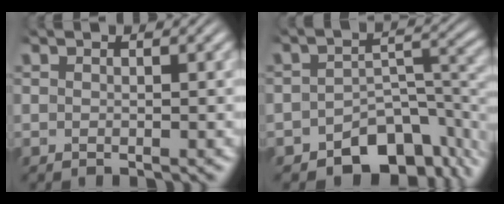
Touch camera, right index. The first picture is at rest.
{"total": 9.8, "force": [-7.2, 4.7, 4.7], "torque": [-0.037, -0.007, -0.111]}